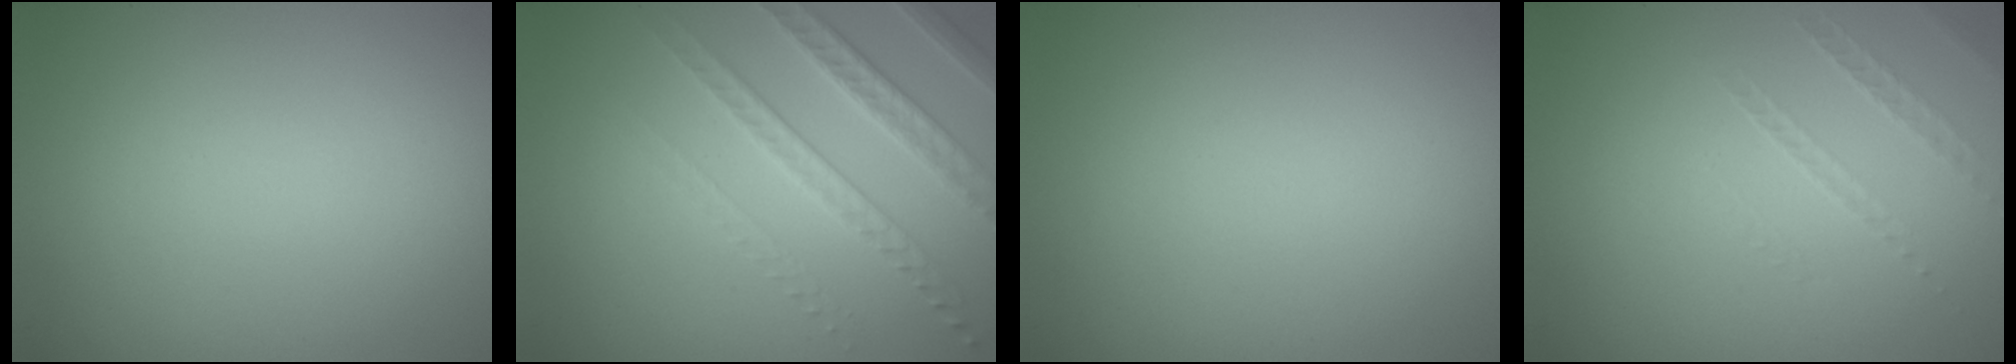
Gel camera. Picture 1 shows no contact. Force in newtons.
{"total": 4.6, "press": 3.3, "slide": 3.3}
{"total": 0.0}
{"total": 1.0, "press": 0.4, "slide": 0.9}